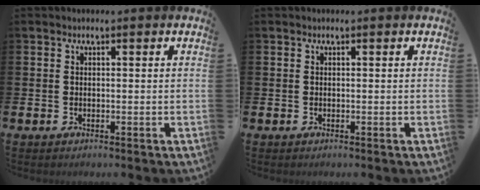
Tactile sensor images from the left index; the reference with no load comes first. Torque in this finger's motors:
{"motor_torque": [0.00, 0.00, 0.00, 0.00]}